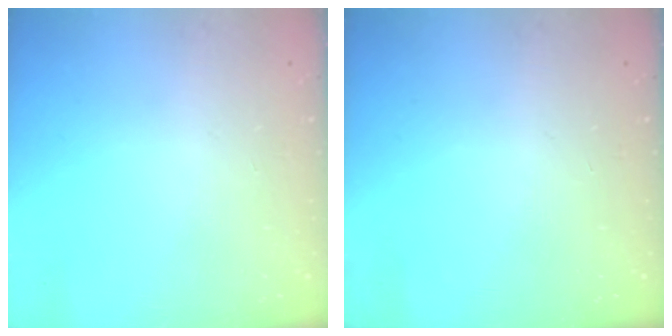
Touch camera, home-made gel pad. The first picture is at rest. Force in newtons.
{"total": 0.0}